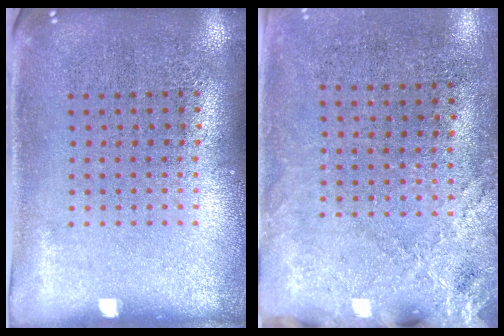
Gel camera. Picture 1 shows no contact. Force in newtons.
{"total": 2.4, "press": 2.0, "slide": 1.3}